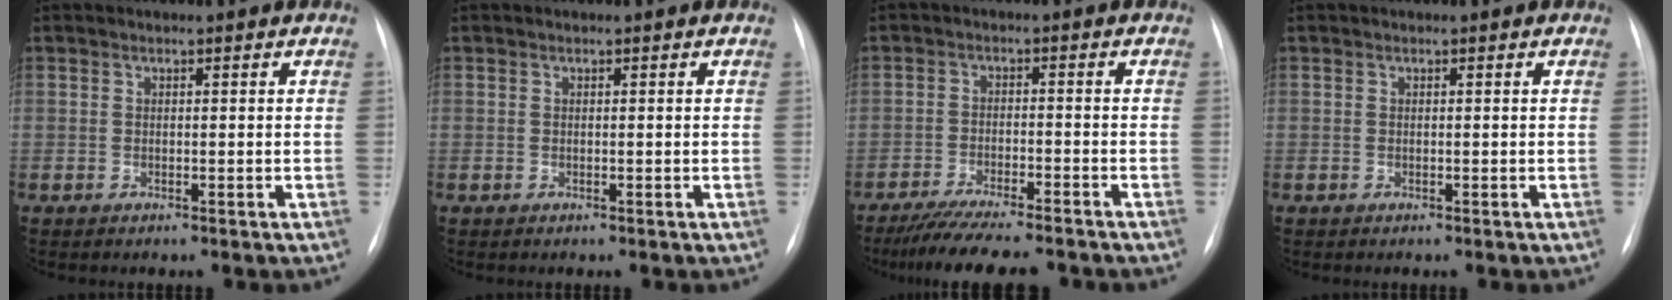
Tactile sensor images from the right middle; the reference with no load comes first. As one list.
[{"total": 0.0}, {"total": 11.9, "force": [-10.3, 1.3, 5.7], "torque": [-0.086, -0.017, -0.155]}, {"total": 0.0}]